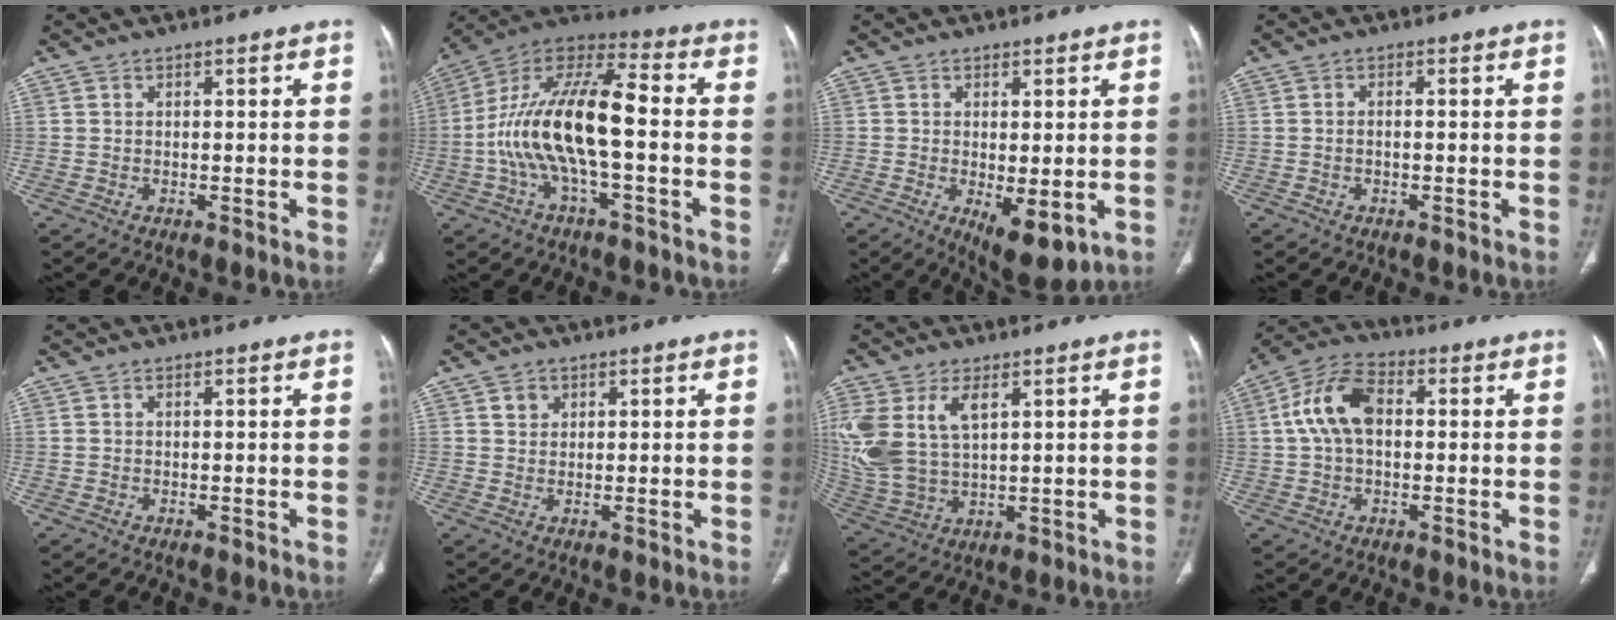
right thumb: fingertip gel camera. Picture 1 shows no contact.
{"total": 17.9, "force": [-2.4, 6.5, 16.5], "torque": [-0.326, 0.049, -0.048]}
{"total": 8.0, "force": [-1.9, 3.3, 7.0], "torque": [-0.101, -0.021, -0.018]}
{"total": 0.9, "force": [-0.3, 0.4, 0.7], "torque": [-0.016, 0.005, -0.005]}
{"total": 0.0}
{"total": 2.2, "force": [1.1, 1.8, 0.6], "torque": [0.000, -0.005, 0.017]}
{"total": 15.2, "force": [4.9, 8.9, 11.3], "torque": [-0.265, -0.008, 0.112]}
{"total": 10.7, "force": [1.2, 6.6, 8.3], "torque": [-0.165, 0.029, 0.016]}